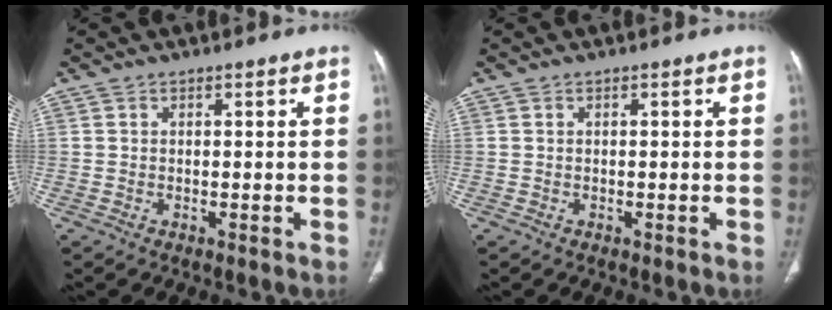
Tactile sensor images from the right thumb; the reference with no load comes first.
{"total": 0.0}